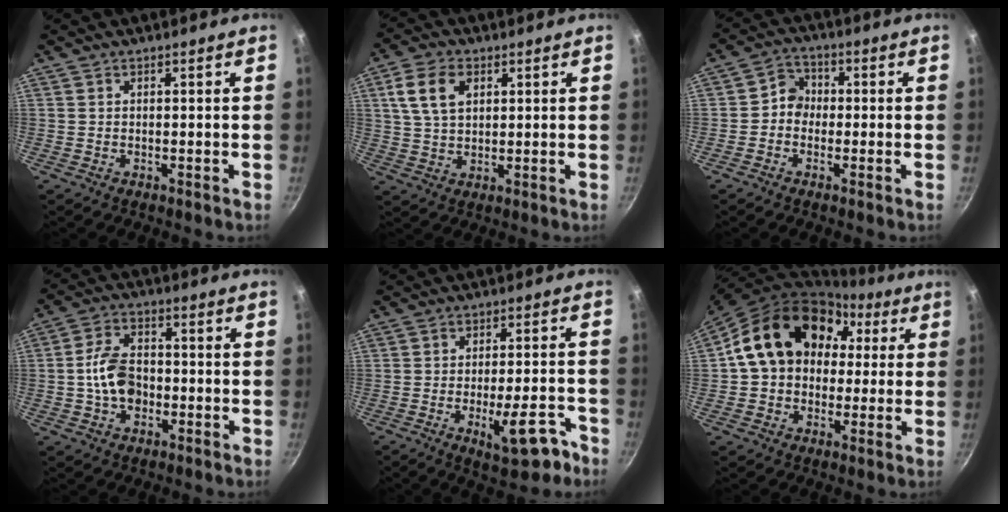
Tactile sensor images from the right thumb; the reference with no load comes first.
{"total": 8.3, "force": [2.8, 5.4, 5.6], "torque": [-0.094, 0.001, 0.054]}
{"total": 4.3, "force": [-0.7, 3.8, 1.9], "torque": [-0.003, 0.014, -0.025]}
{"total": 8.6, "force": [-1.5, 6.0, 6.0], "torque": [-0.093, 0.023, -0.033]}
{"total": 10.1, "force": [-5.0, 3.6, 8.0], "torque": [-0.085, 0.030, -0.061]}
{"total": 19.4, "force": [3.6, 15.2, 11.4], "torque": [-0.163, 0.049, 0.052]}